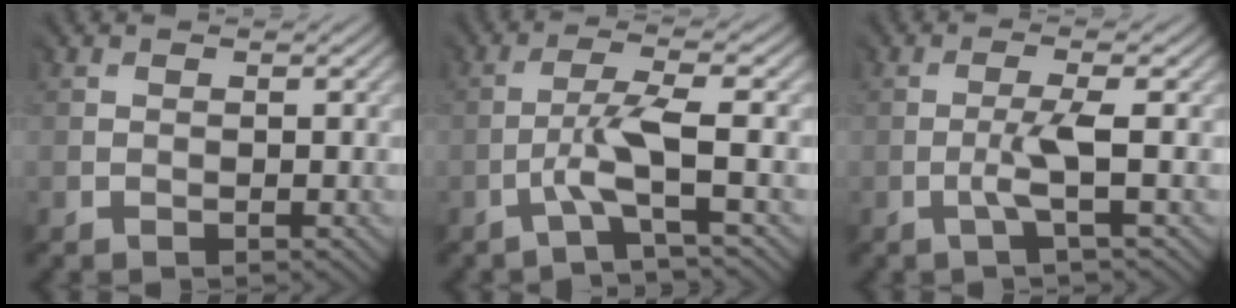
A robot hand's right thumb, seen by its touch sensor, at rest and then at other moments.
{"total": 3.1, "force": [-1.7, -0.5, 2.6], "torque": [-0.053, 0.014, -0.043]}
{"total": 2.0, "force": [-0.9, -0.6, 1.7], "torque": [-0.037, 0.008, -0.026]}